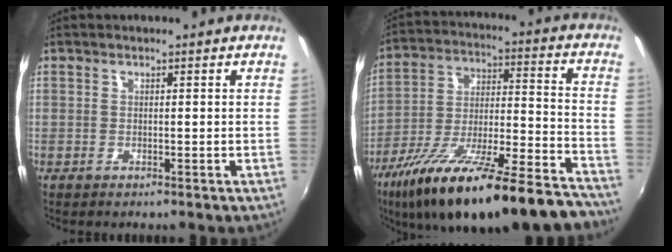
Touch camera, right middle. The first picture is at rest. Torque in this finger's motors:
{"motor_torque": [1.09, -1.05, 0.47, 0.21]}